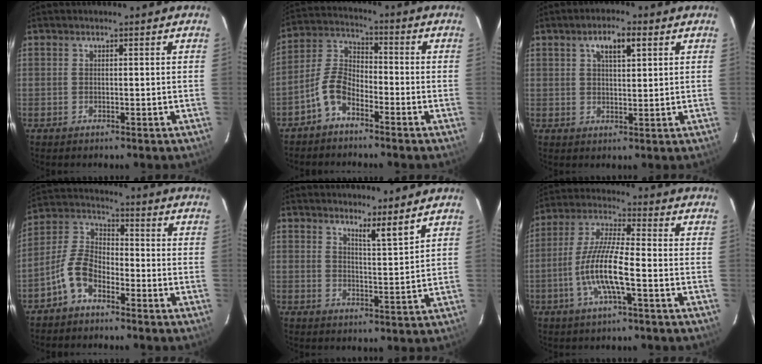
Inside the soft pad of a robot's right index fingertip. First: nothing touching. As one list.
[{"total": 6.6, "force": [-4.3, 3.1, 3.9], "torque": [-0.089, 0.018, -0.092]}, {"total": 4.9, "force": [2.4, 1.8, 4.0], "torque": [-0.068, 0.011, 0.042]}, {"total": 7.6, "force": [-4.8, 3.9, 4.4], "torque": [-0.099, 0.018, -0.103]}, {"total": 4.4, "force": [3.8, -0.5, 2.2], "torque": [-0.036, -0.014, 0.055]}, {"total": 11.1, "force": [-3.7, 1.6, 10.4], "torque": [-0.218, -0.003, -0.072]}]